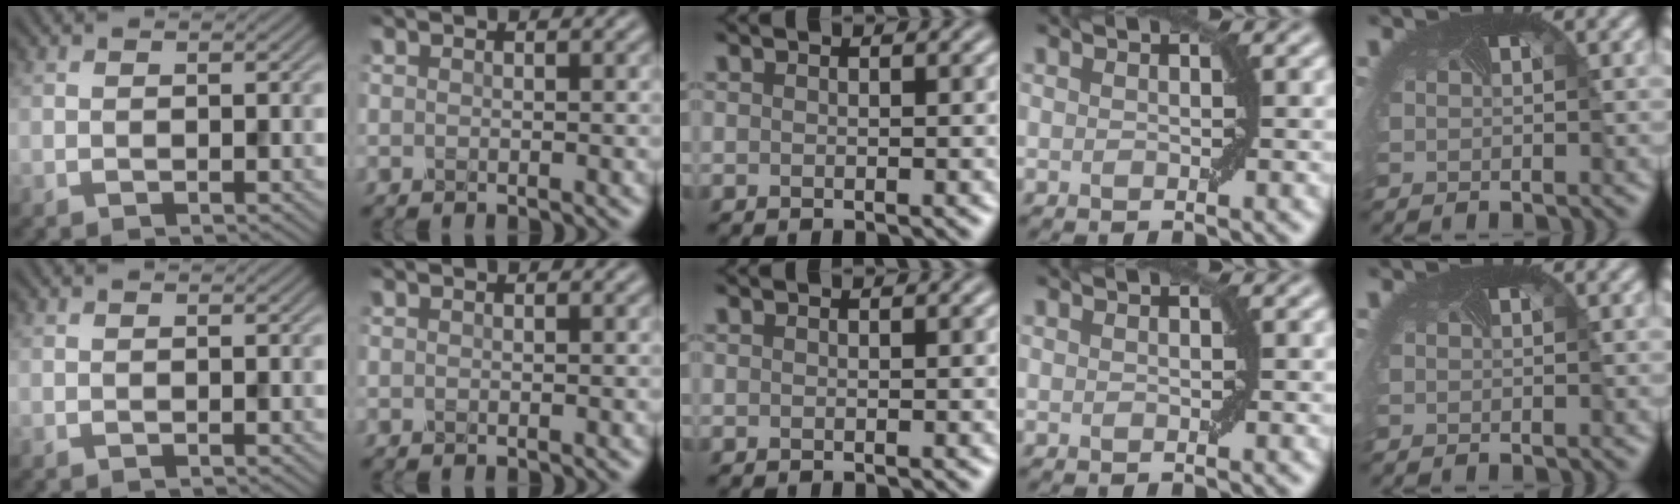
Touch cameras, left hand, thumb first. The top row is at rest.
{}